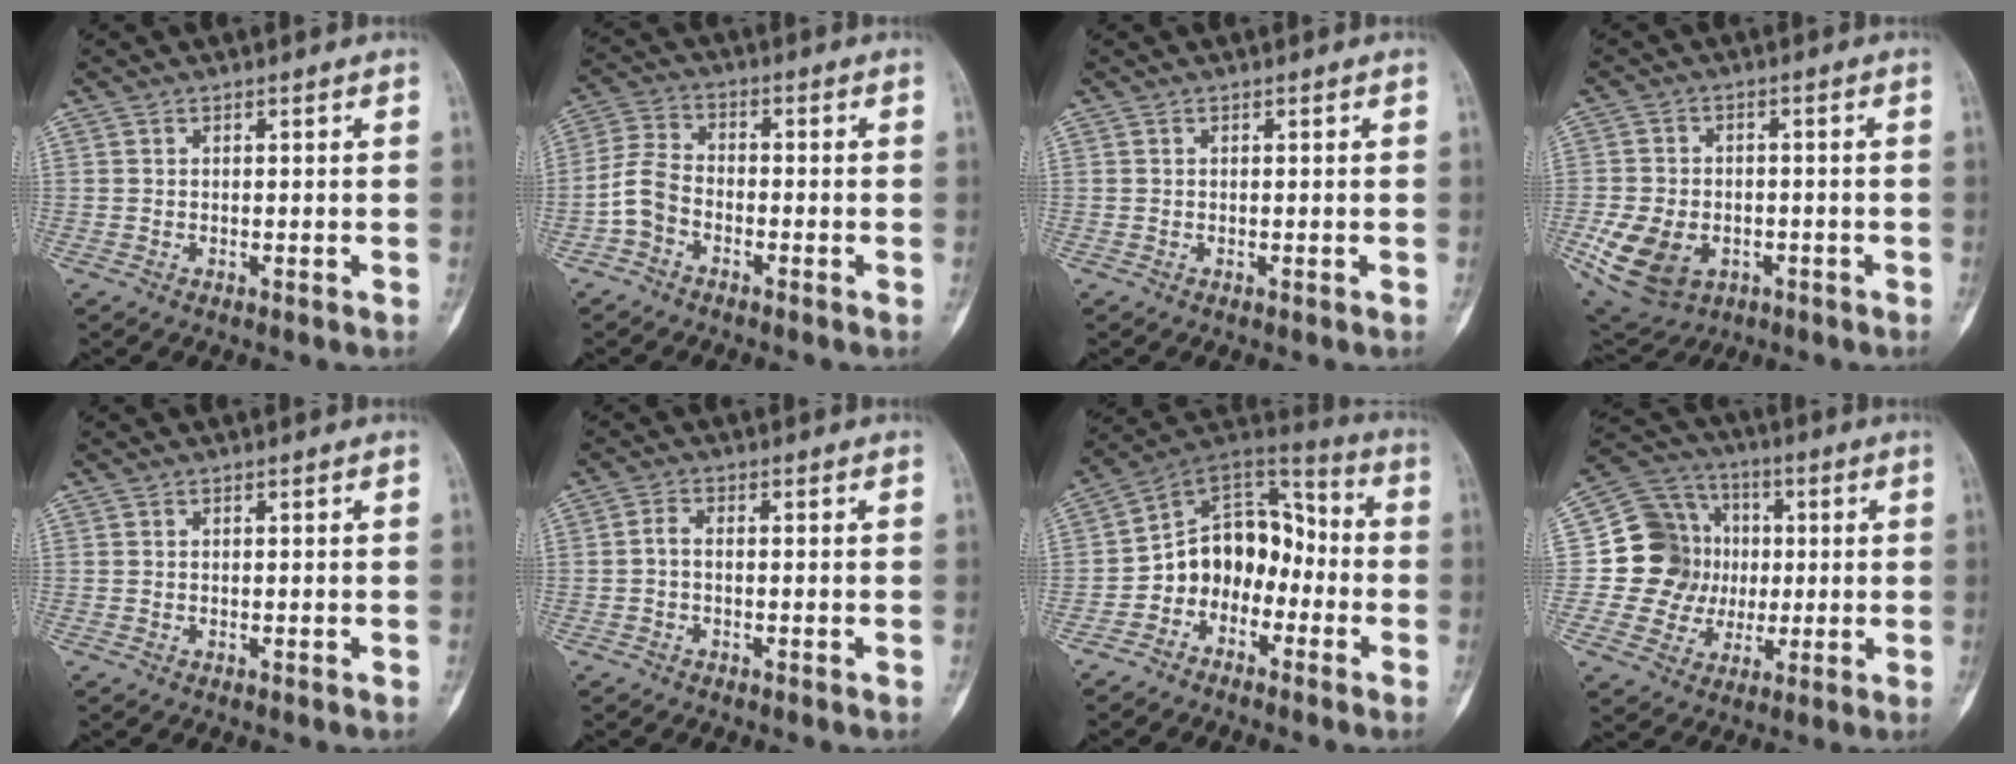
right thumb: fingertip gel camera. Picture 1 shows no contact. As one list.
[{"total": 5.9, "force": [-2.6, 4.0, 3.5], "torque": [-0.067, 0.024, -0.063]}, {"total": 0.0}, {"total": 12.6, "force": [-4.2, 9.2, 7.6], "torque": [-0.144, 0.010, -0.058]}, {"total": 0.0}, {"total": 1.7, "force": [-0.4, 0.9, 1.4], "torque": [-0.027, 0.007, -0.013]}, {"total": 12.6, "force": [-4.0, 9.9, 6.8], "torque": [-0.061, 0.087, -0.085]}, {"total": 14.1, "force": [0.6, 13.2, 4.9], "torque": [-0.039, 0.021, 0.015]}]